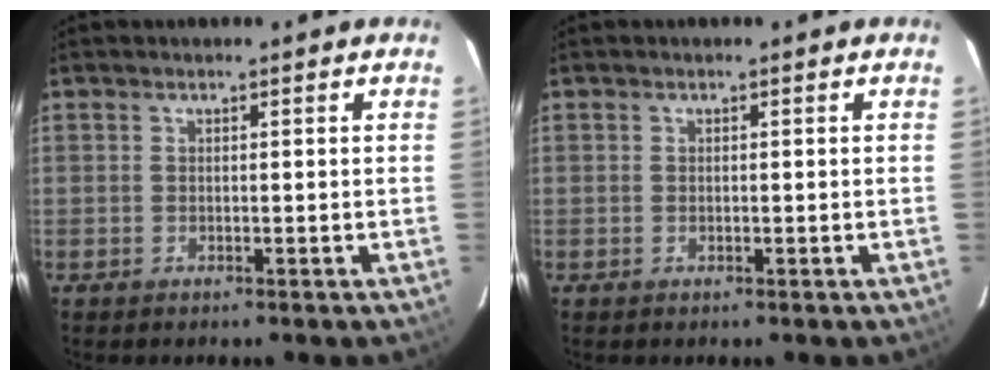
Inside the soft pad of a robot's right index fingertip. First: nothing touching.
{"total": 0.0}